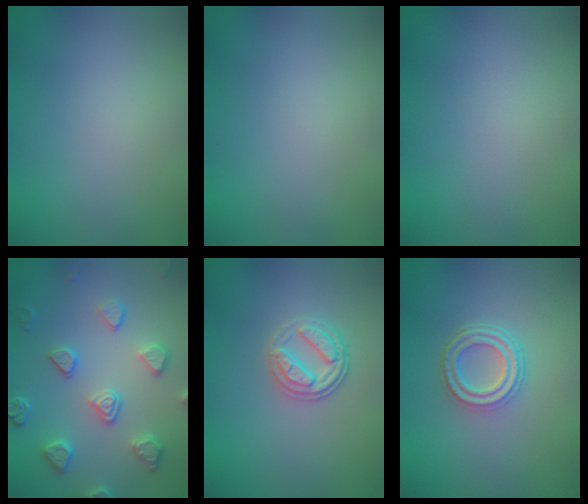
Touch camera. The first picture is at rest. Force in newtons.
{"total": 0.0}
{"total": 0.0}
{"total": 4.0, "press": 3.9, "slide": 0.9}
{"total": 2.7, "press": 2.4, "slide": 1.1}
{"total": 3.9, "press": 3.0, "slide": 2.5}